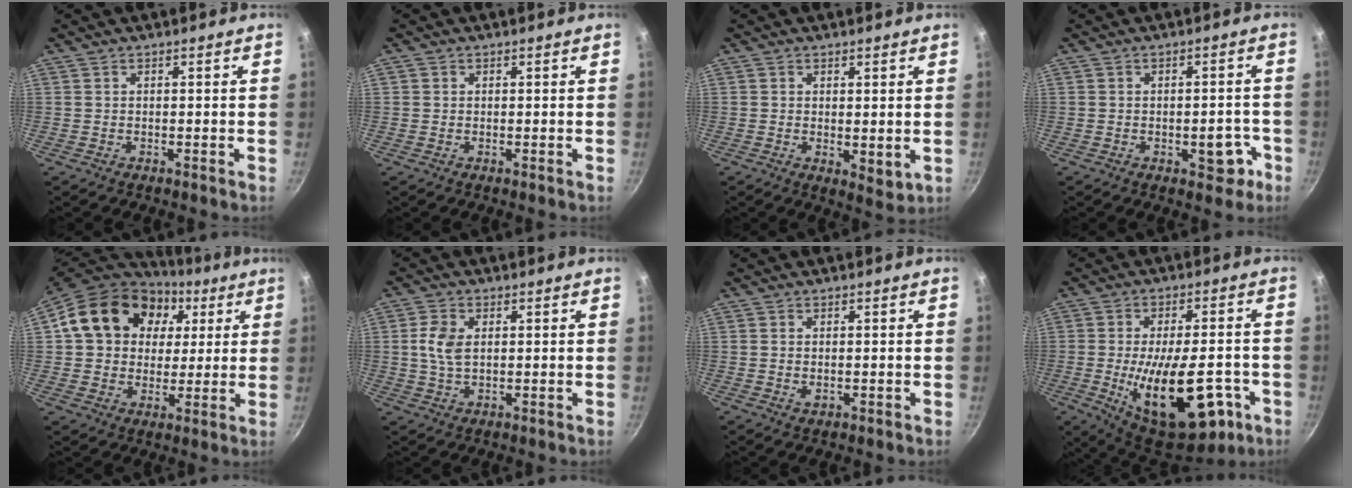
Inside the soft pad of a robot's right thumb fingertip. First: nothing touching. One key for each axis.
{"total": 0.7, "fx": 0.1, "fy": 0.6, "fz": 0.1, "tx": 0.001, "ty": 0.000, "tz": -0.002}
{"total": 4.0, "fx": 0.5, "fy": 2.1, "fz": 3.4, "tx": -0.048, "ty": -0.018, "tz": 0.008}
{"total": 5.7, "fx": -2.3, "fy": 3.2, "fz": 4.1, "tx": -0.020, "ty": 0.020, "tz": -0.027}
{"total": 20.1, "fx": 5.9, "fy": 16.1, "fz": 10.5, "tx": -0.170, "ty": 0.019, "tz": 0.093}
{"total": 5.4, "fx": 0.8, "fy": 3.3, "fz": 4.1, "tx": -0.078, "ty": 0.003, "tz": 0.015}
{"total": 1.6, "fx": -0.2, "fy": 1.0, "fz": 1.2, "tx": -0.021, "ty": -0.002, "tz": -0.003}
{"total": 21.7, "fx": -6.6, "fy": 10.0, "fz": 18.1, "tx": -0.248, "ty": 0.009, "tz": -0.082}